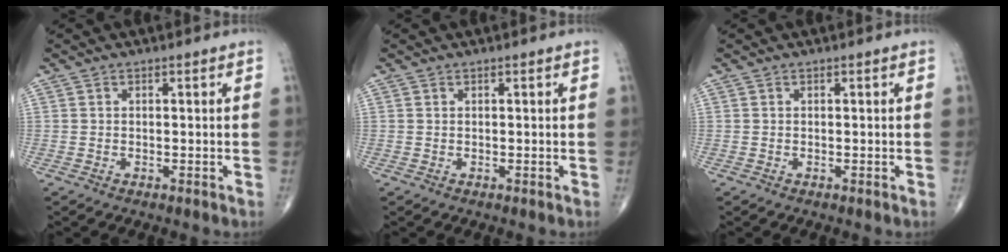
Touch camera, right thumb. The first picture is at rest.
{"total": 0.0}
{"total": 0.0}